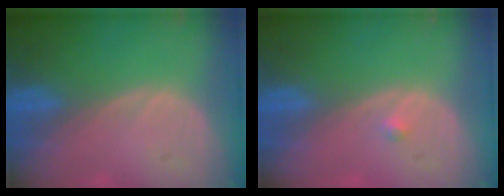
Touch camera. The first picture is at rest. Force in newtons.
{"total": 0.7, "press": 0.7, "slide": 0.1}